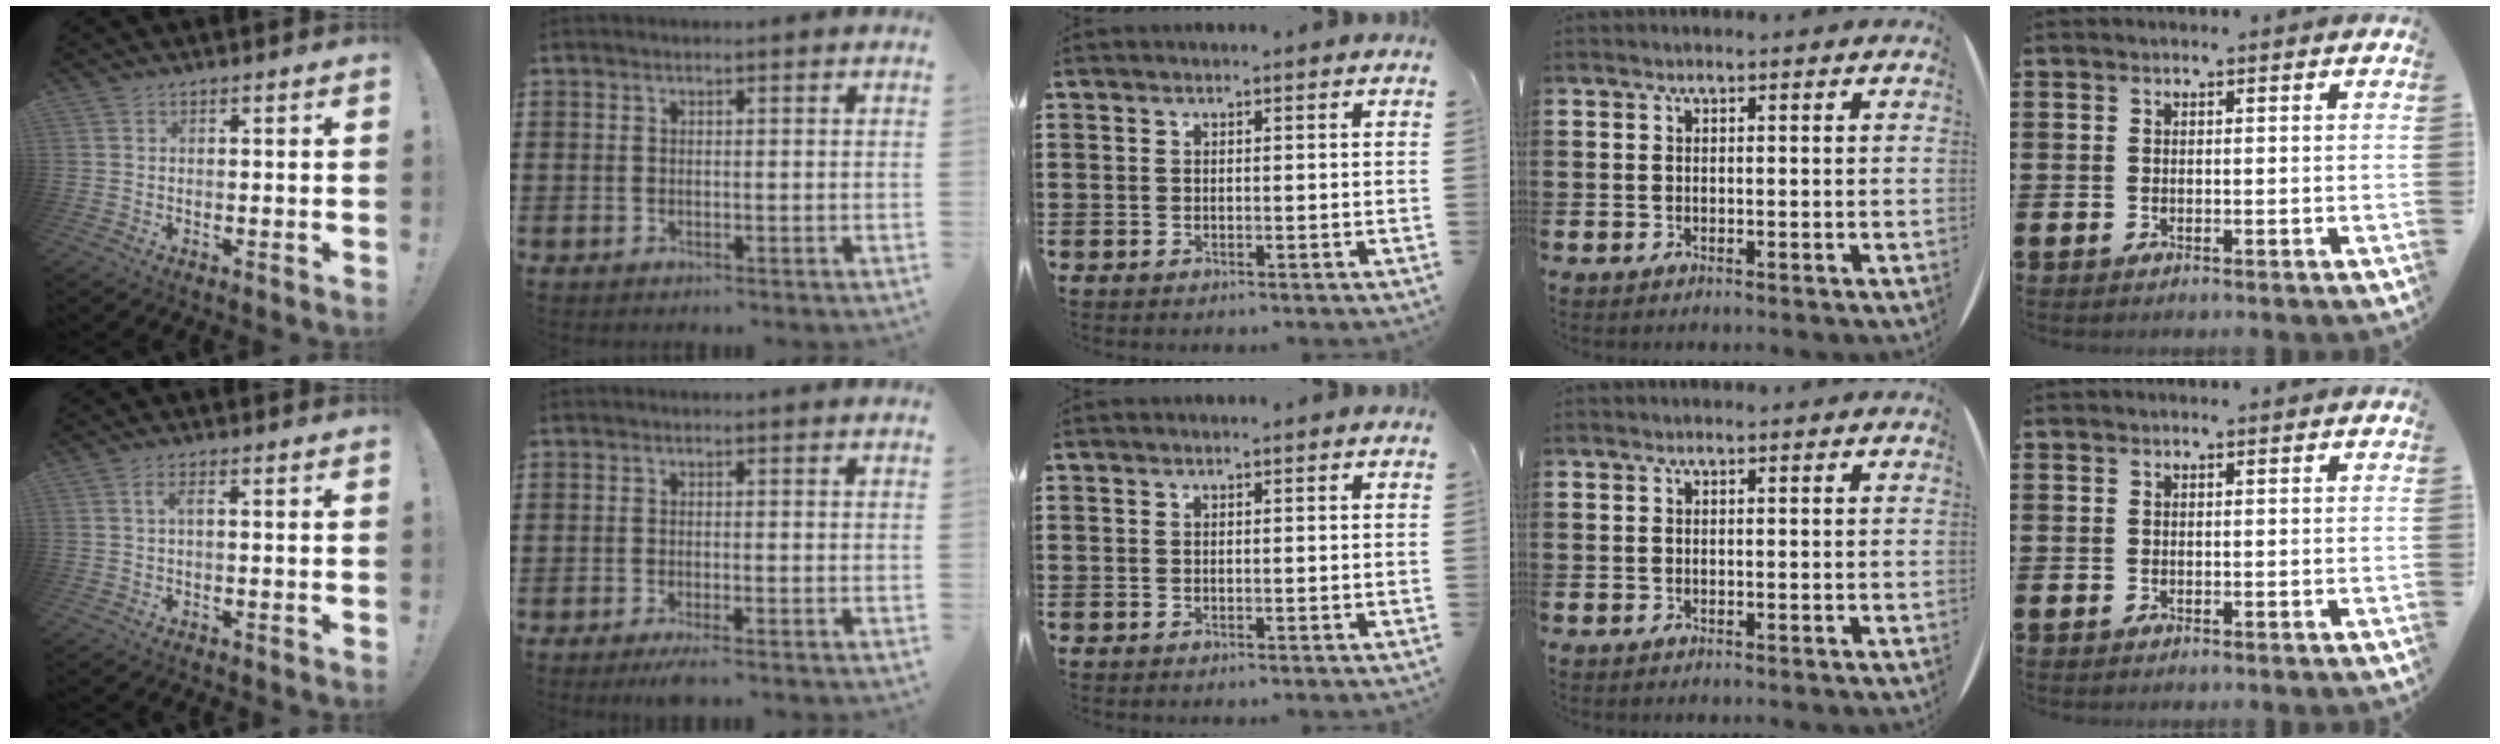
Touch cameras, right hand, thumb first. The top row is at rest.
{"thumb": {"total": 2.5, "force": [0.3, 0.6, 2.4], "torque": [-0.048, 0.008, 0.002]}, "index": {"total": 1.6, "force": [-1.2, 0.0, 1.0], "torque": [-0.022, -0.003, -0.024]}}